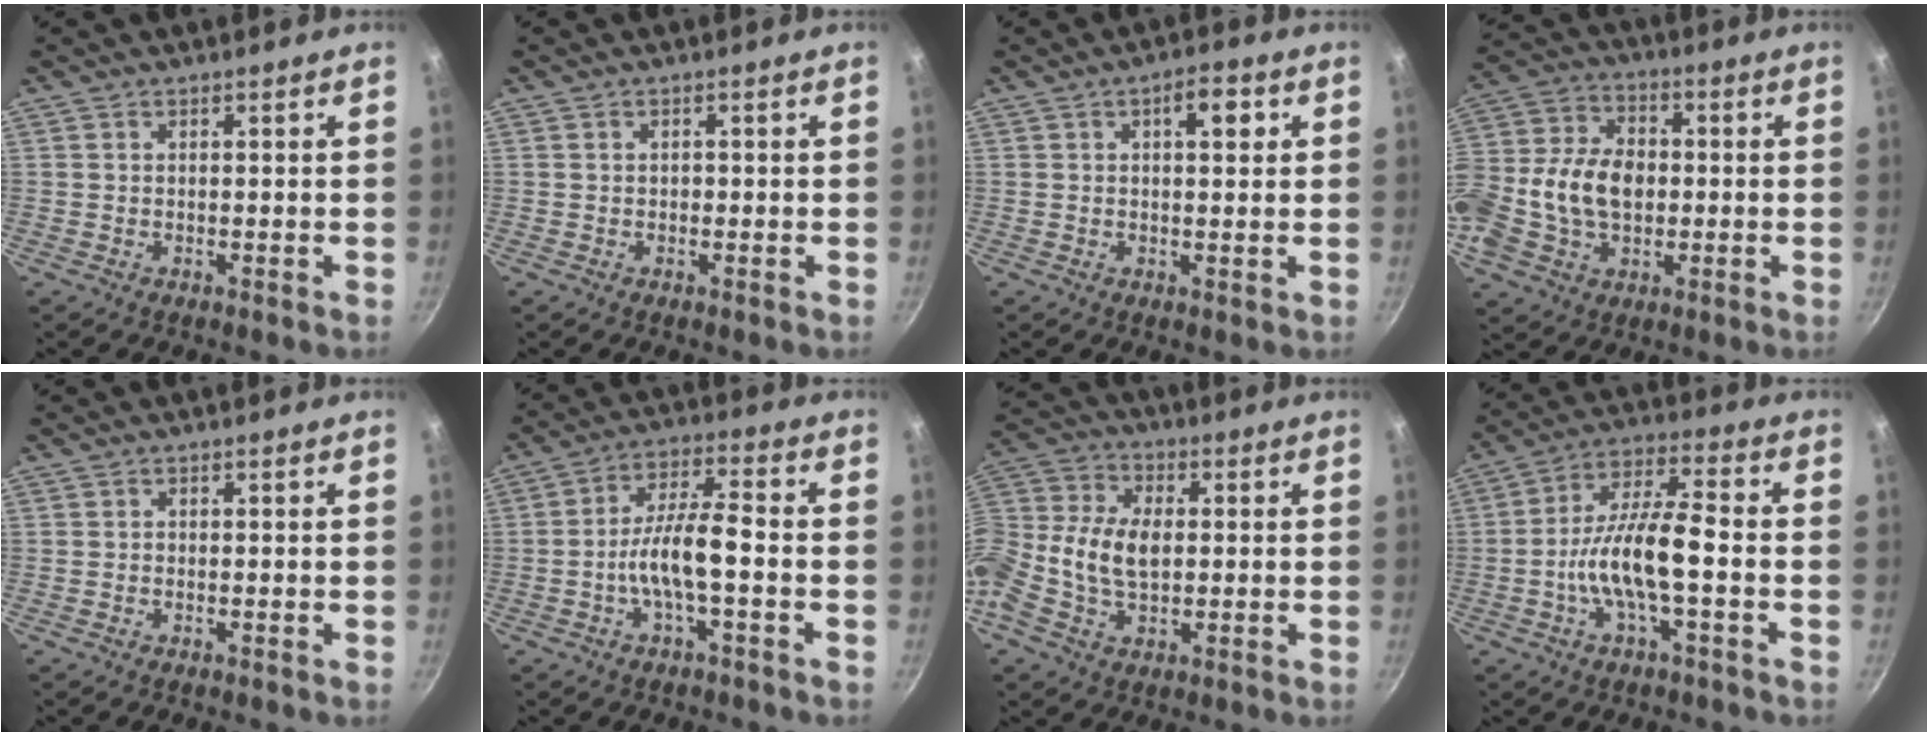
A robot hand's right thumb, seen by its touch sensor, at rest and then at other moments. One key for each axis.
{"total": 0.6, "fx": -0.1, "fy": 0.5, "fz": 0.3, "tx": -0.002, "ty": 0.003, "tz": -0.001}
{"total": 5.3, "fx": 1.6, "fy": 2.4, "fz": 4.4, "tx": -0.046, "ty": 0.003, "tz": 0.018}
{"total": 18.6, "fx": -1.7, "fy": 13.4, "fz": 12.8, "tx": -0.239, "ty": 0.034, "tz": -0.038}
{"total": 0.0}
{"total": 9.1, "fx": -2.4, "fy": 2.5, "fz": 8.4, "tx": -0.157, "ty": 0.035, "tz": -0.050}
{"total": 13.9, "fx": -0.4, "fy": 9.5, "fz": 10.2, "tx": -0.206, "ty": 0.024, "tz": -0.024}
{"total": 12.2, "fx": -2.9, "fy": 3.6, "fz": 11.3, "tx": -0.206, "ty": 0.037, "tz": -0.062}